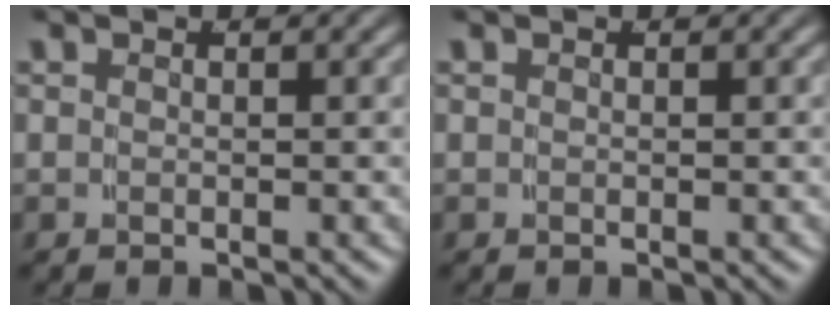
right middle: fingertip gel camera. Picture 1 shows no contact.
{"total": 0.0}